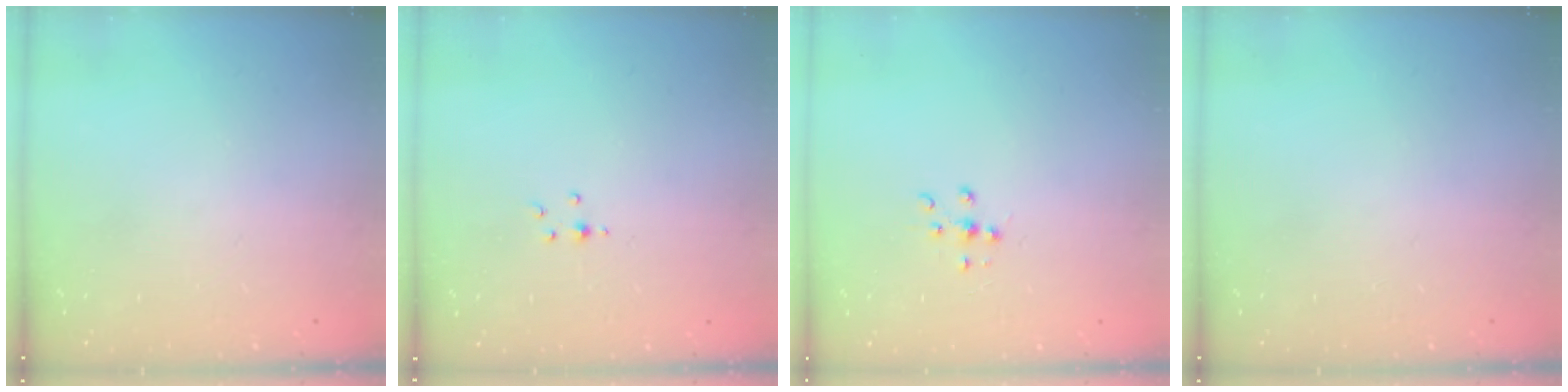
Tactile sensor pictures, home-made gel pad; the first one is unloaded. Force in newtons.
{"total": 2.8, "press": 2.4, "slide": 1.5}
{"total": 7.2, "press": 7.1, "slide": 0.7}
{"total": 0.0}